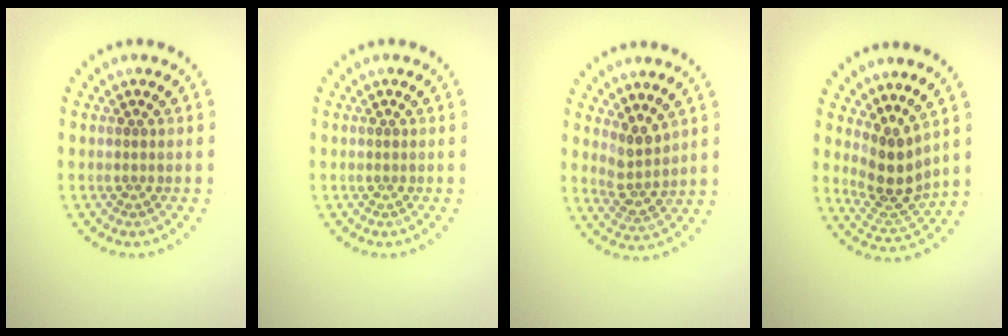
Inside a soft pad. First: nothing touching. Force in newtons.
{"total": 0.0}
{"total": 2.5, "press": 2.0, "slide": 1.5}
{"total": 3.7, "press": 2.9, "slide": 2.4}